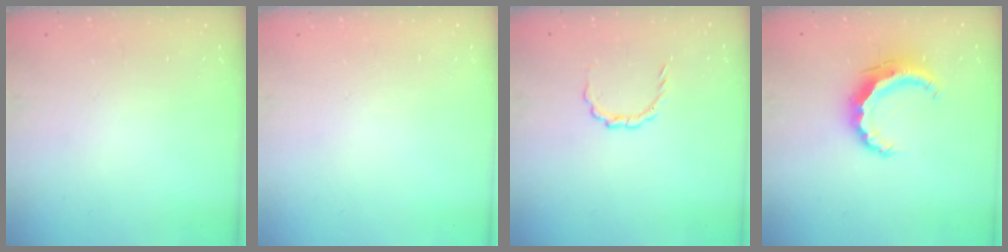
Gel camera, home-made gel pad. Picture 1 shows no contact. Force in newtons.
{"total": 0.0}
{"total": 3.6, "press": 3.6, "slide": 0.3}
{"total": 7.8, "press": 7.7, "slide": 0.8}